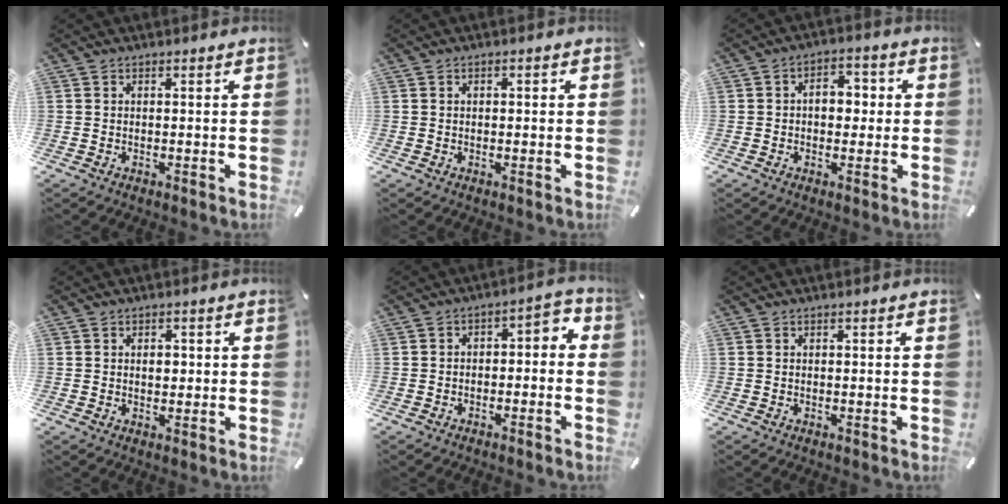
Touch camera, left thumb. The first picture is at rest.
{"total": 0.9, "force": [0.0, 0.6, 0.6], "torque": [-0.011, 0.003, -0.002]}
{"total": 6.3, "force": [-0.1, 4.2, 4.6], "torque": [-0.054, 0.004, -0.011]}
{"total": 2.3, "force": [0.2, 1.8, 1.4], "torque": [-0.014, -0.001, -0.002]}
{"total": 4.1, "force": [-2.8, 2.2, 2.1], "torque": [-0.036, 0.021, -0.056]}
{"total": 0.0}